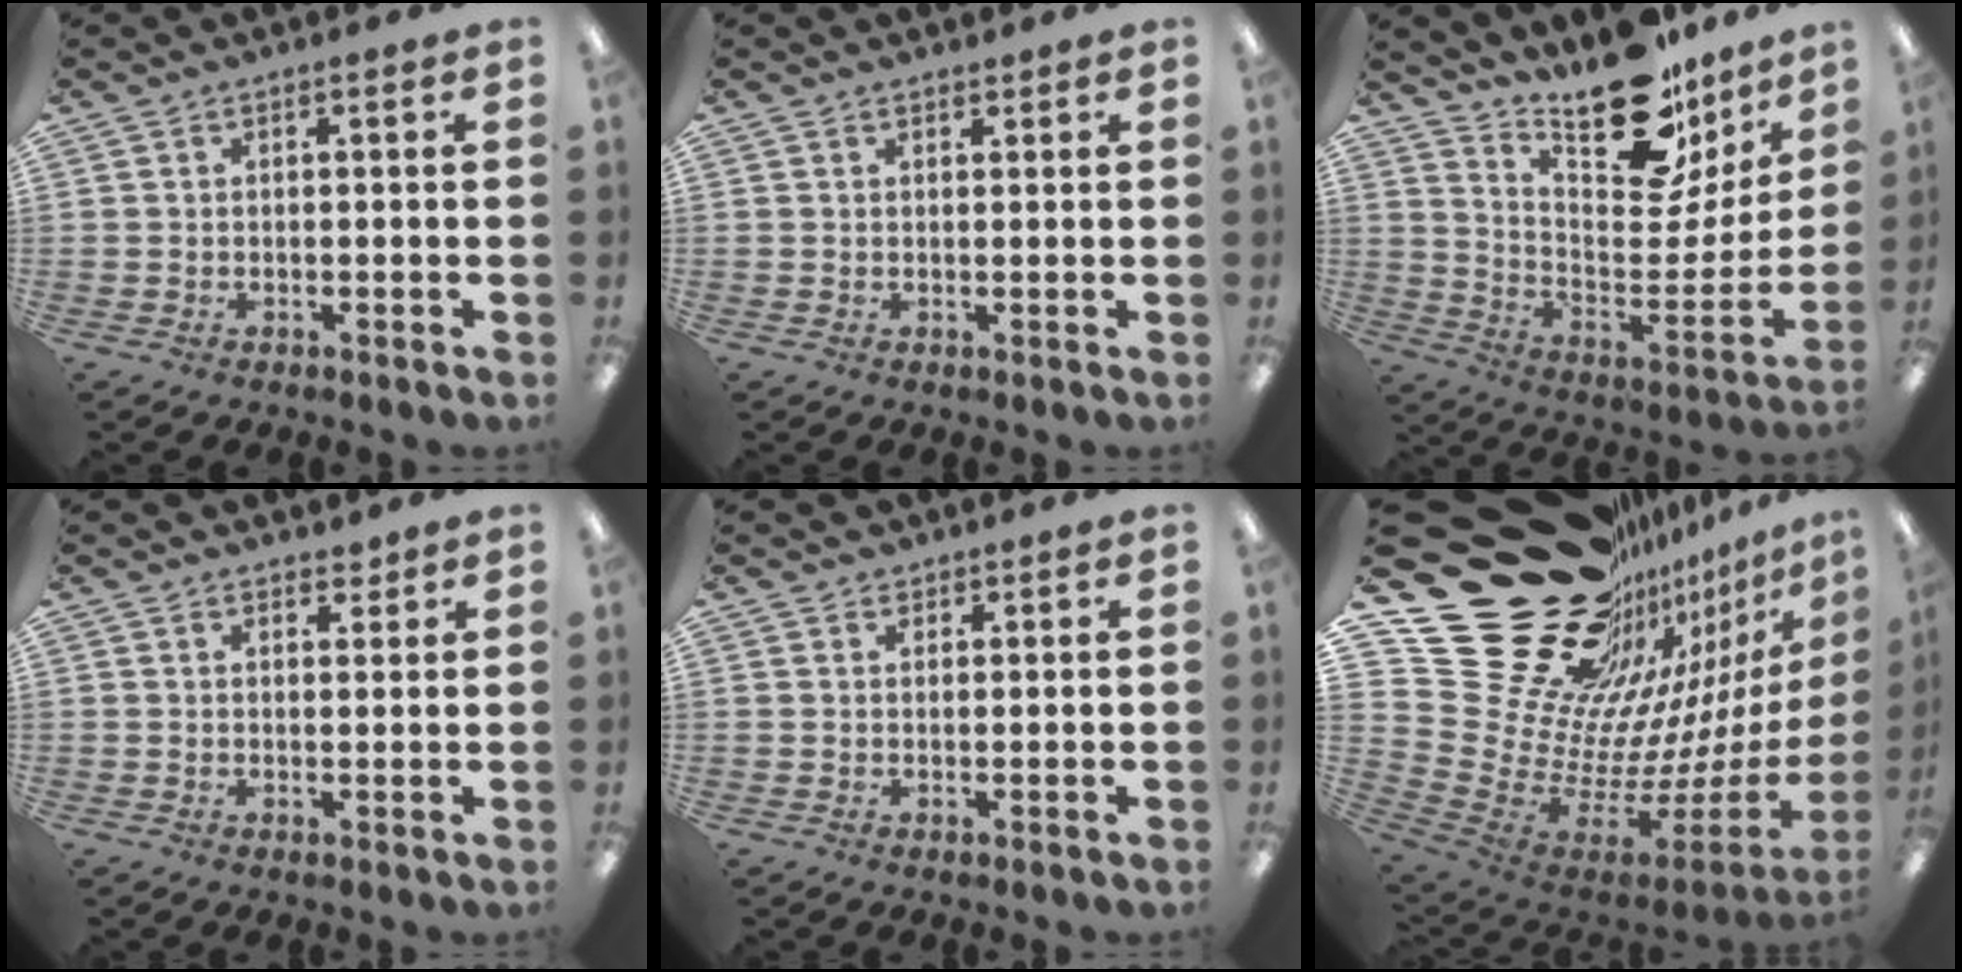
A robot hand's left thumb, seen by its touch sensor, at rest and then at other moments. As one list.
[{"total": 0.9, "force": [0.8, 0.3, 0.0], "torque": [0.009, -0.003, 0.014]}, {"total": 21.4, "force": [17.9, 7.5, 9.1], "torque": [-0.115, -0.144, 0.302]}, {"total": 1.9, "force": [1.8, 0.7, 0.2], "torque": [0.012, -0.012, 0.030]}, {"total": 1.2, "force": [1.0, 0.5, -0.1], "torque": [0.001, 0.000, 0.020]}, {"total": 35.0, "force": [19.7, 21.6, 19.3], "torque": [-0.243, -0.220, 0.451]}]